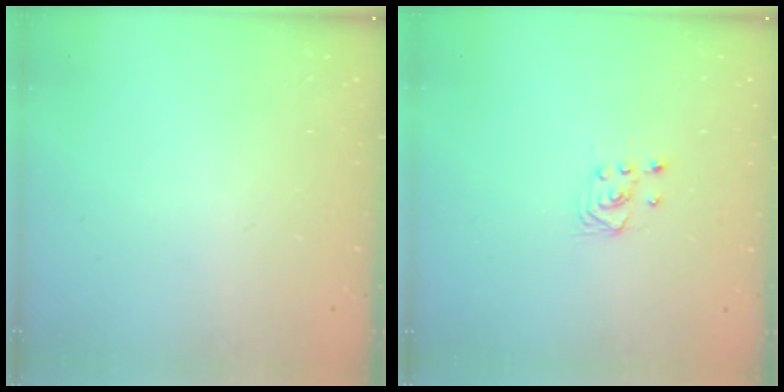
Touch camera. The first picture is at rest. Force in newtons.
{"total": 3.0, "press": 2.8, "slide": 1.1}